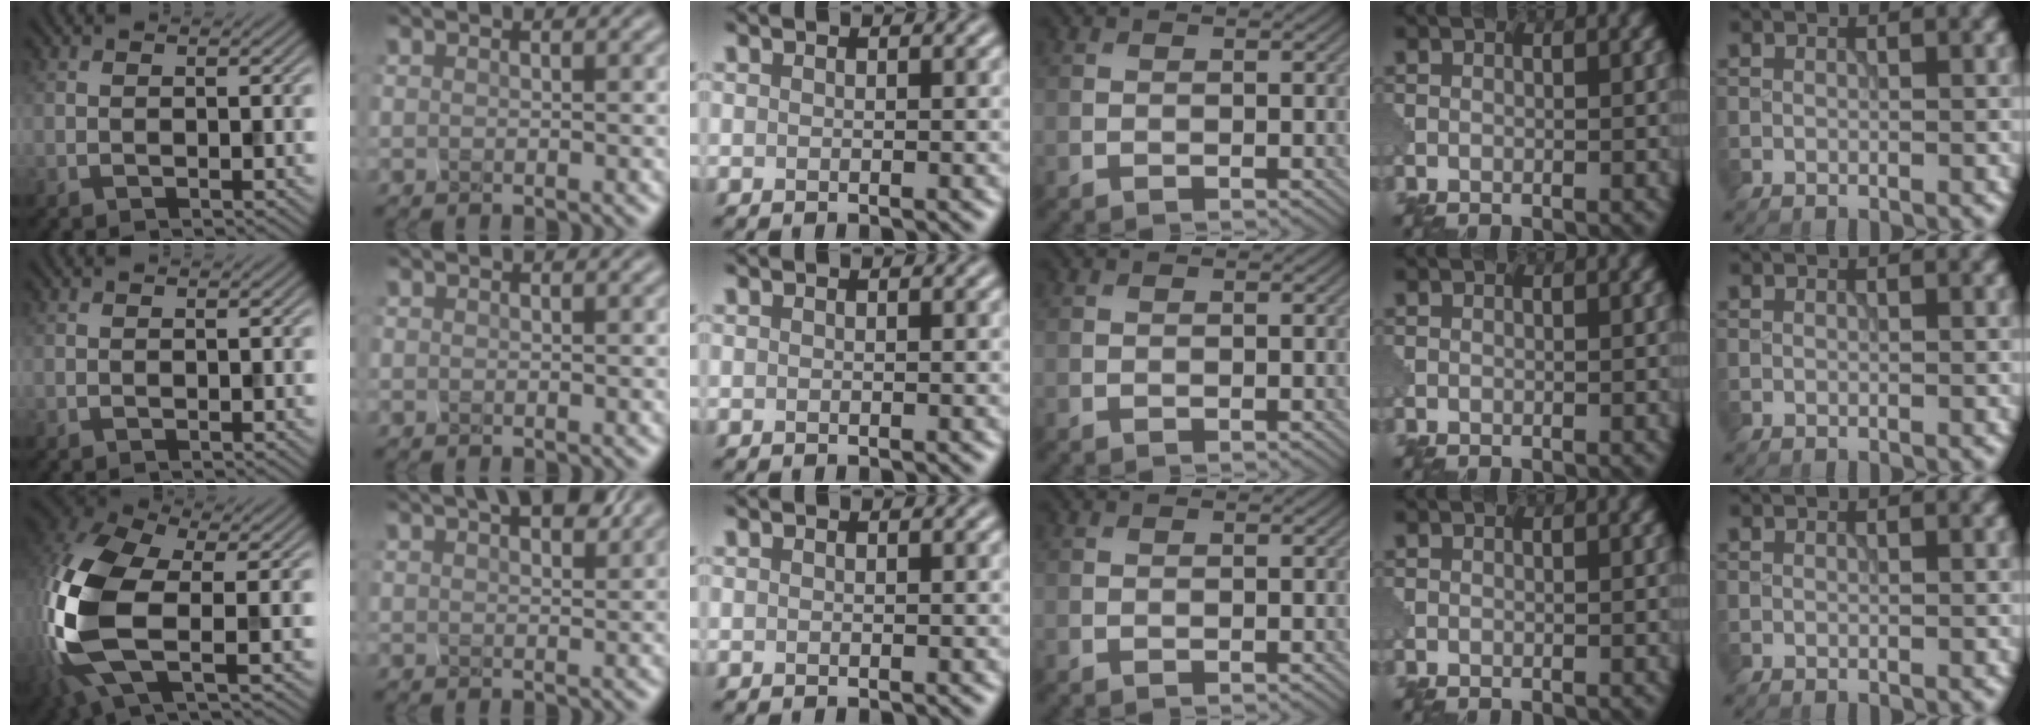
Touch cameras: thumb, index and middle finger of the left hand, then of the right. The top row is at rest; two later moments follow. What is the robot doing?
{"motion": "squeeze", "object": "clothespin"}